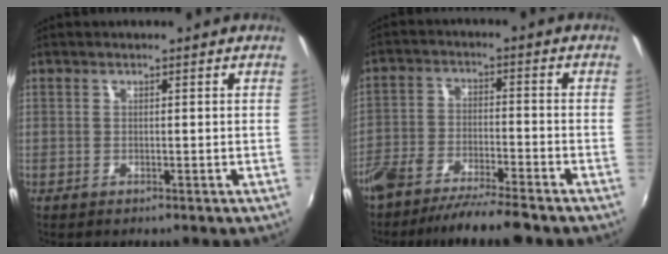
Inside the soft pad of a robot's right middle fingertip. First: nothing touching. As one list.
[{"total": 10.5, "force": [-8.8, 1.6, 5.5], "torque": [-0.119, -0.011, -0.155]}]